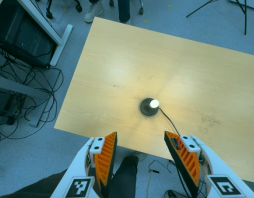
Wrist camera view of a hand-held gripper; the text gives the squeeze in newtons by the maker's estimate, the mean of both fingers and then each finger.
{"total": 0.0}